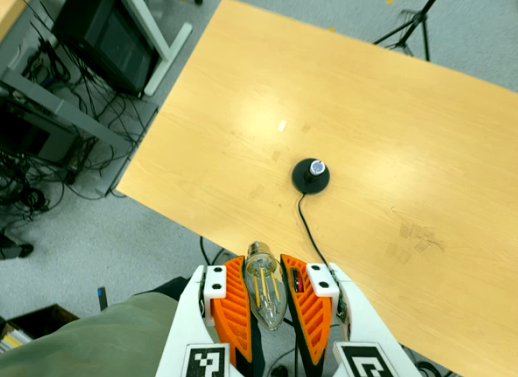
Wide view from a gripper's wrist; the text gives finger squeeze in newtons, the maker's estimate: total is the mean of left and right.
{"total": 22.4, "left": 24.8, "right": 20.1}